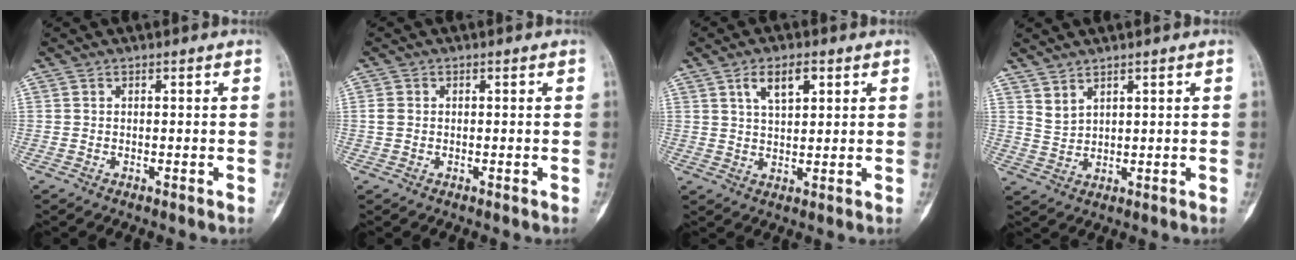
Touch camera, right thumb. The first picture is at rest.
{"total": 1.6, "force": [0.0, 1.3, 0.9], "torque": [-0.024, 0.001, 0.000]}
{"total": 5.9, "force": [2.8, 2.8, 4.4], "torque": [-0.071, -0.007, 0.052]}
{"total": 3.0, "force": [2.5, 0.9, 1.3], "torque": [-0.021, -0.024, 0.055]}